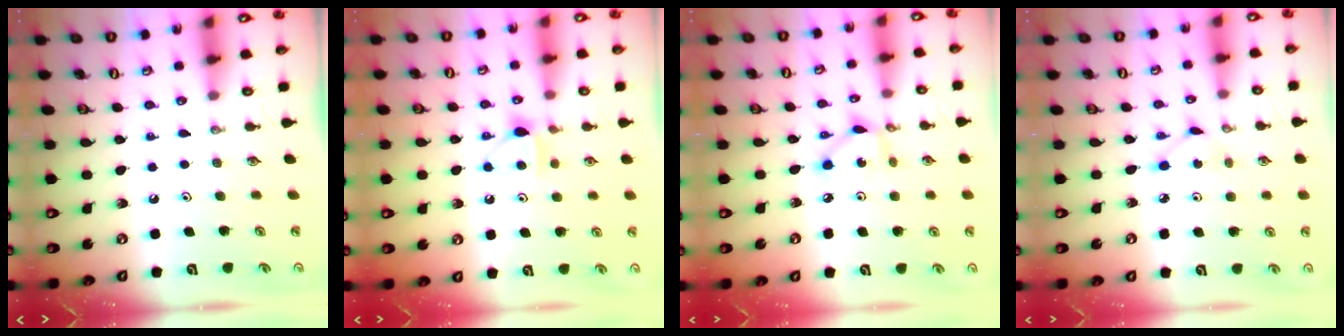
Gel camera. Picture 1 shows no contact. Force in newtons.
{"total": 6.8, "press": 6.7, "slide": 0.9}
{"total": 5.4, "press": 5.4, "slide": 0.3}
{"total": 3.8, "press": 3.8, "slide": 0.2}